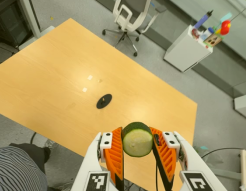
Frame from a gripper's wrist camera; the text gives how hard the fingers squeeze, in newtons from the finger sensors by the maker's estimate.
{"total": 11.6, "left": 11.7, "right": 11.4}